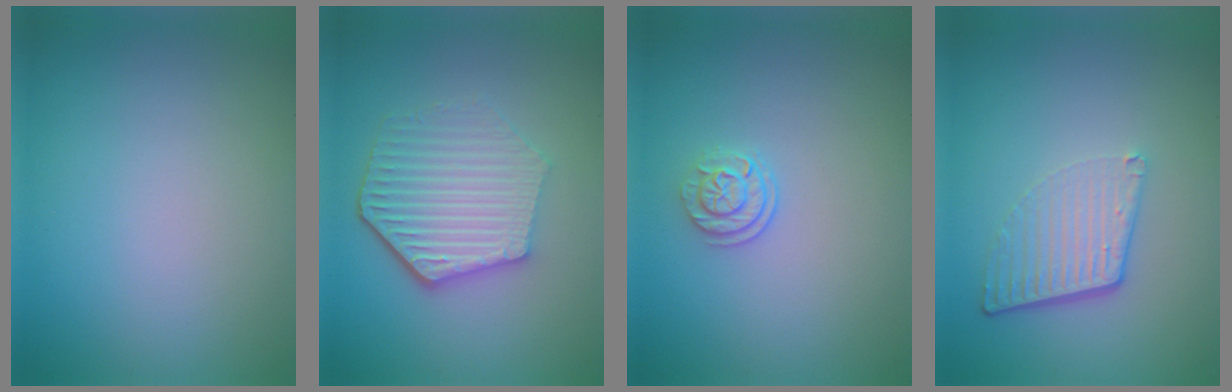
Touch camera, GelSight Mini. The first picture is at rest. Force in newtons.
{"total": 5.8, "press": 4.4, "slide": 3.7}
{"total": 1.9, "press": 1.6, "slide": 1.1}
{"total": 4.2, "press": 2.7, "slide": 3.2}